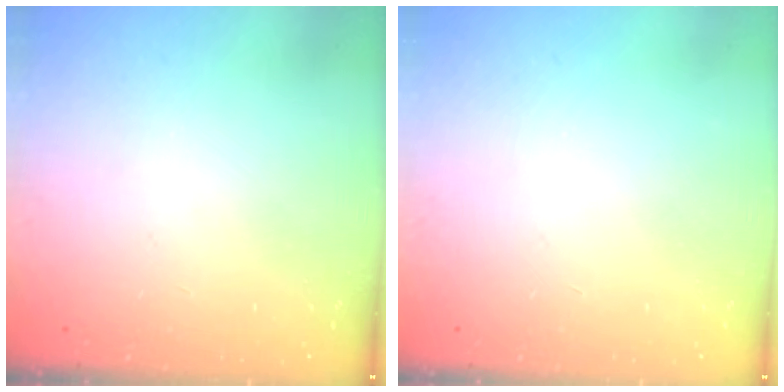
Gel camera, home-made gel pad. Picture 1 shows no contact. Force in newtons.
{"total": 0.0}